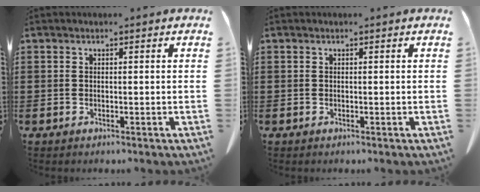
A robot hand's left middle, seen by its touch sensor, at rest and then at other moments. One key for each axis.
{"total": 0.0}